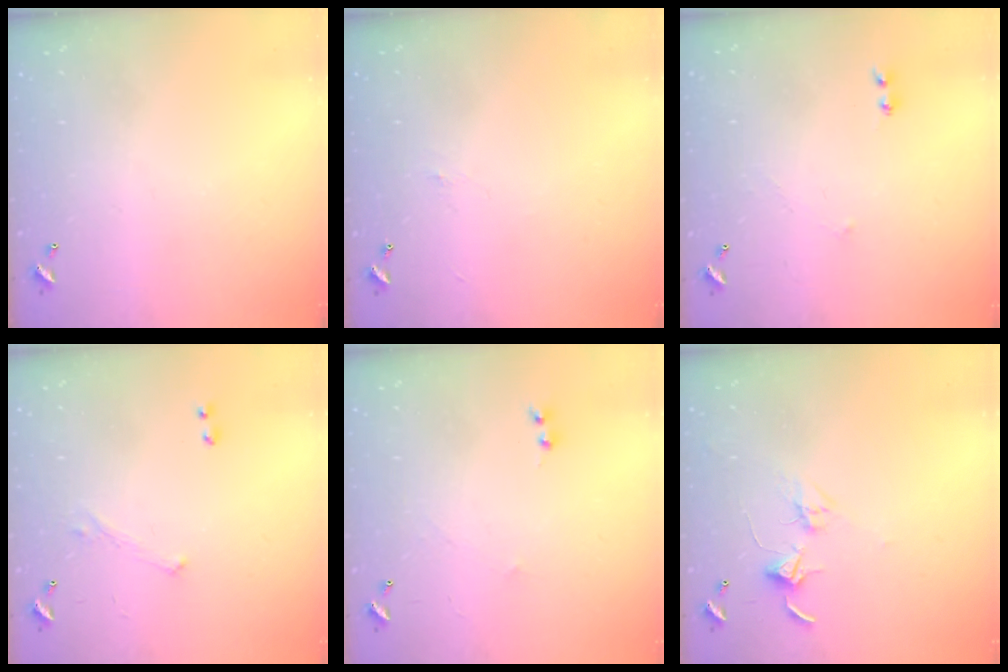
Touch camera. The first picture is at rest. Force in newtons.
{"total": 1.8, "press": 1.7, "slide": 0.6}
{"total": 2.9, "press": 2.9, "slide": 0.4}
{"total": 1.6, "press": 1.5, "slide": 0.6}
{"total": 1.1, "press": 0.9, "slide": 0.6}
{"total": 2.8, "press": 2.8, "slide": 0.2}